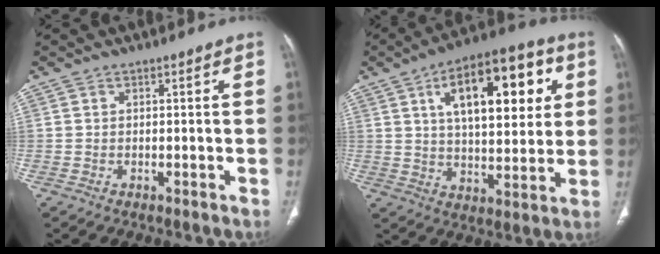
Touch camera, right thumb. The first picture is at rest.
{"total": 20.6, "force": [6.9, 9.3, 17.1], "torque": [-0.216, -0.004, 0.101]}